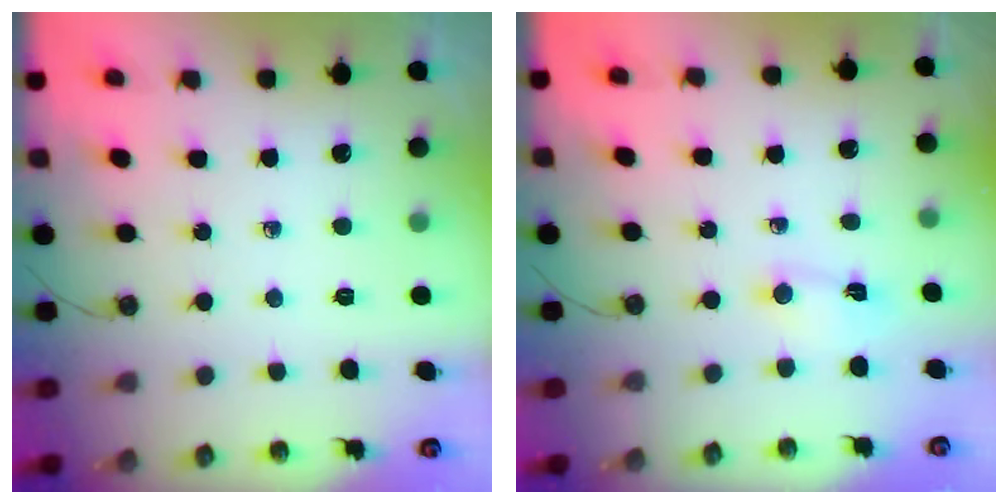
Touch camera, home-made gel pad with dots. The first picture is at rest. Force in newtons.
{"total": 2.2, "press": 2.1, "slide": 0.3}